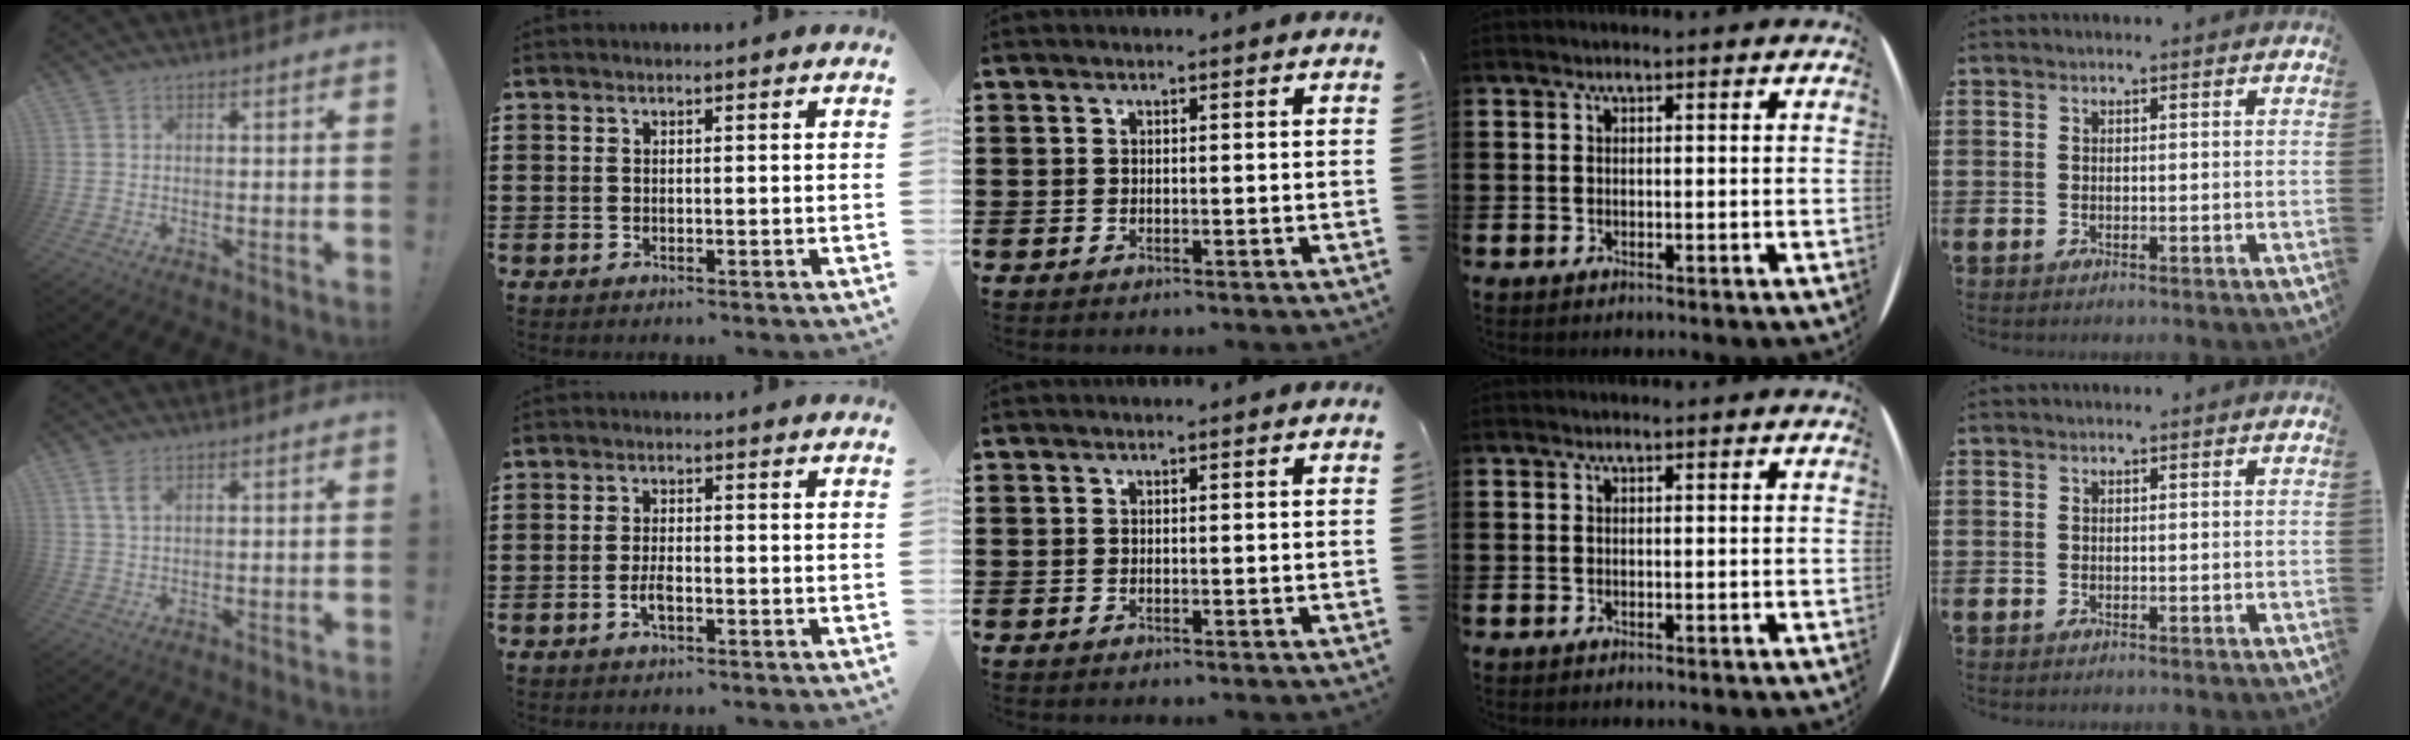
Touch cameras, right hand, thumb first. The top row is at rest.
{"thumb": {"total": 3.5, "force": [1.7, 1.5, 2.7], "torque": [-0.057, 0.001, 0.031]}, "index": {"total": 2.8, "force": [-1.0, 1.0, 2.4], "torque": [-0.052, -0.002, -0.020]}}